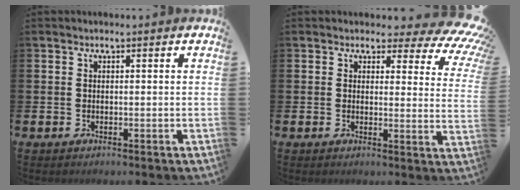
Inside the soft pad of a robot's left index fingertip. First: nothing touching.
{"total": 3.8, "force": [2.8, 2.0, 1.7], "torque": [-0.024, -0.034, 0.038]}